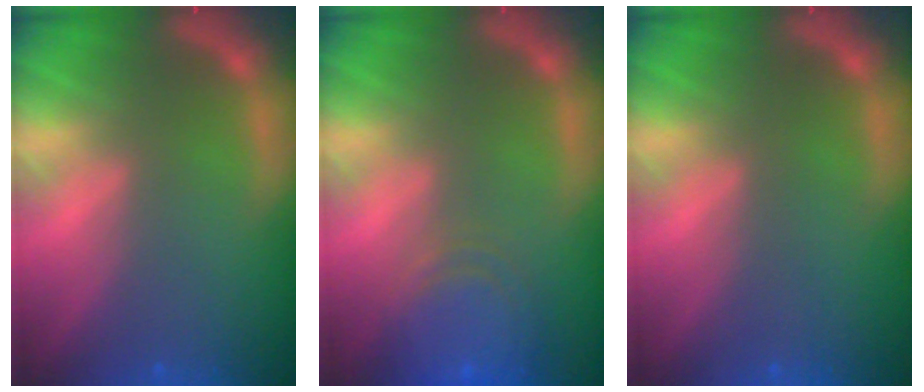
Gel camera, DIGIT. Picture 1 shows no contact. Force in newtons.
{"total": 6.5}
{"total": 0.0}